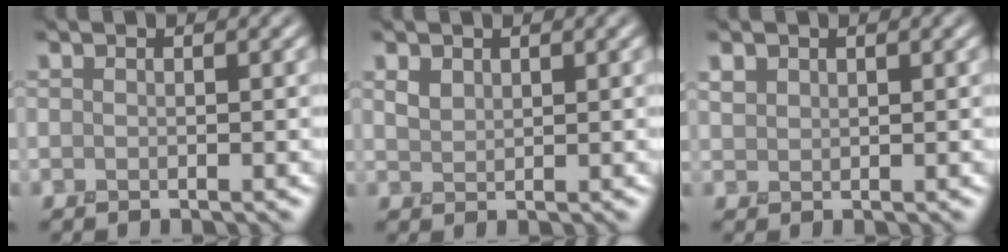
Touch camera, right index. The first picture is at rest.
{"total": 1.2, "force": [0.9, 0.7, 0.5], "torque": [-0.014, 0.000, 0.021]}
{"total": 1.2, "force": [0.8, 0.8, 0.4], "torque": [-0.010, 0.003, 0.018]}